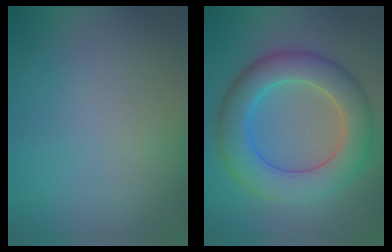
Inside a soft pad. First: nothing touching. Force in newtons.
{"total": 7.9, "press": 7.8, "slide": 0.4}